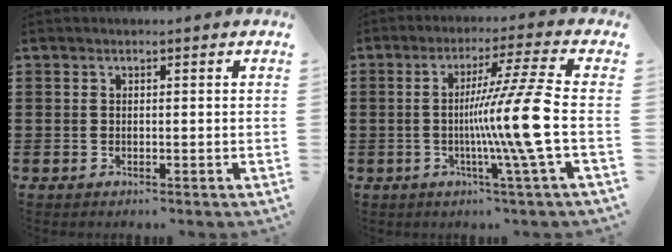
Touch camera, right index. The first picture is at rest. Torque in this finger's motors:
{"motor_torque": [1.89, -0.24, 0.39, 0.21]}